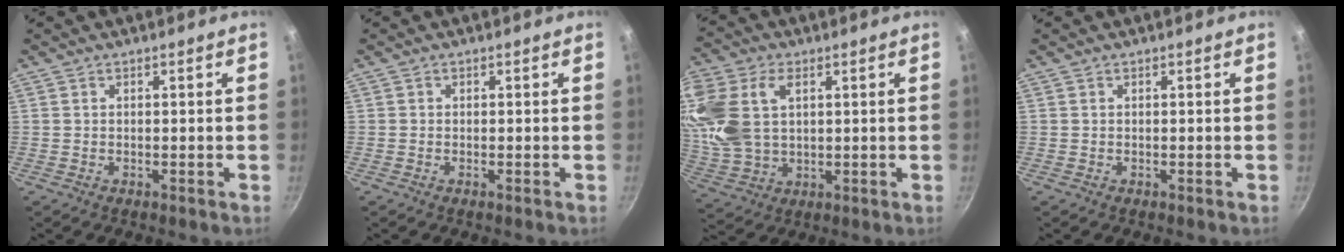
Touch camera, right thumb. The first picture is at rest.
{"total": 0.0}
{"total": 16.7, "force": [4.5, 11.0, 11.7], "torque": [-0.250, -0.005, 0.093]}
{"total": 0.0}